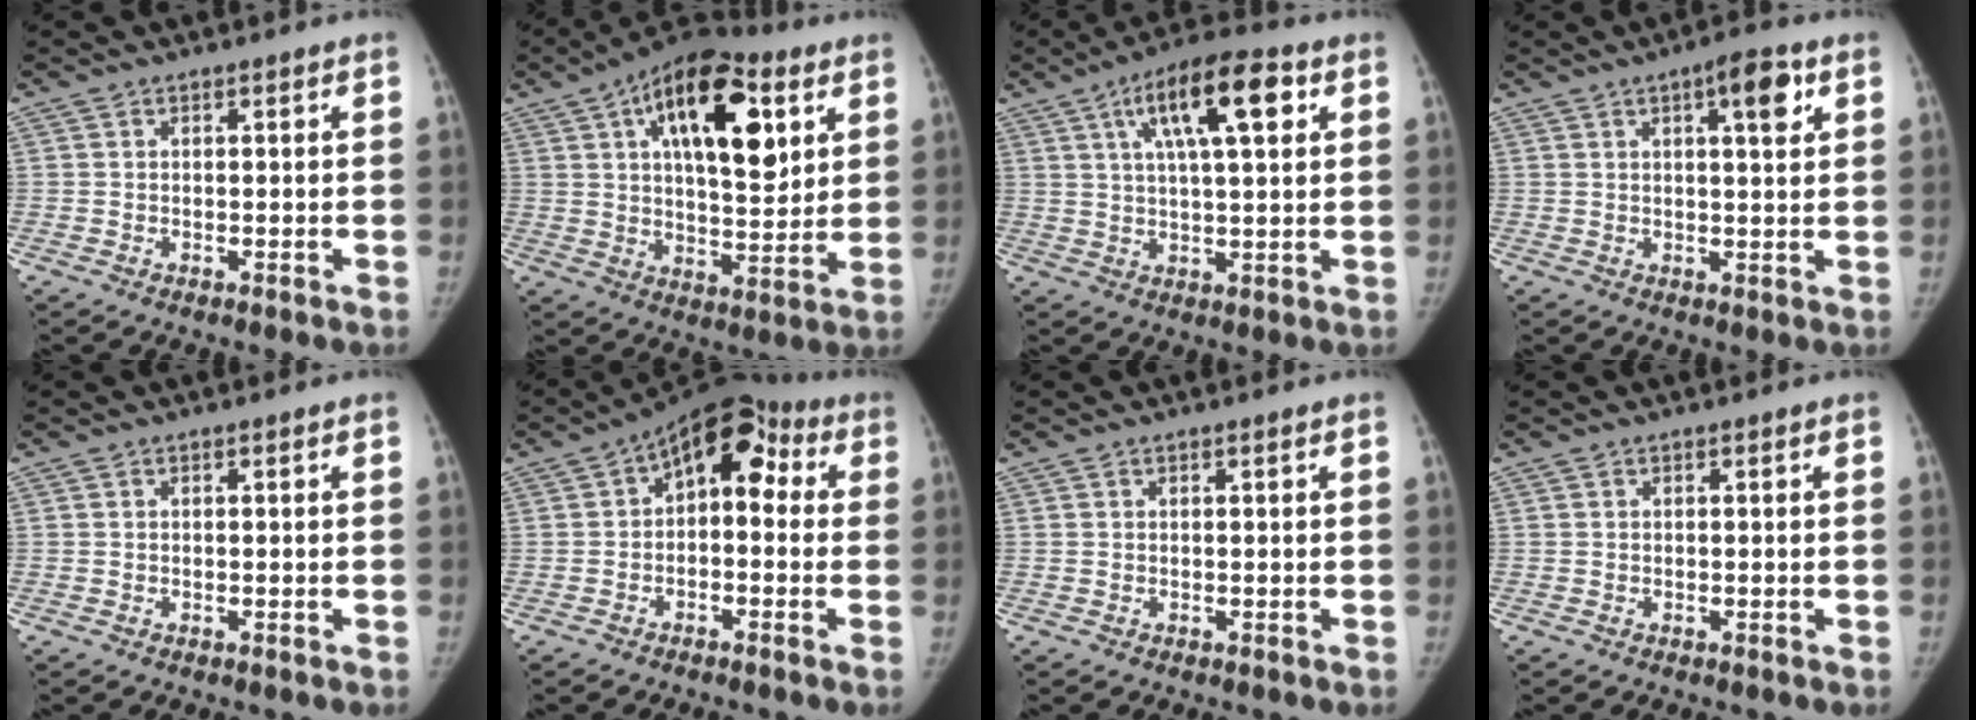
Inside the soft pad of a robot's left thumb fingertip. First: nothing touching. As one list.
[{"total": 21.4, "force": [8.1, 10.1, 17.1], "torque": [-0.231, -0.015, 0.120]}, {"total": 14.0, "force": [5.4, 4.4, 12.1], "torque": [-0.186, 0.004, 0.084]}, {"total": 6.7, "force": [2.8, 1.9, 5.8], "torque": [-0.071, -0.007, 0.036]}, {"total": 0.0}, {"total": 10.9, "force": [1.4, 6.7, 8.6], "torque": [-0.082, 0.046, 0.003]}, {"total": 0.0}, {"total": 0.0}]